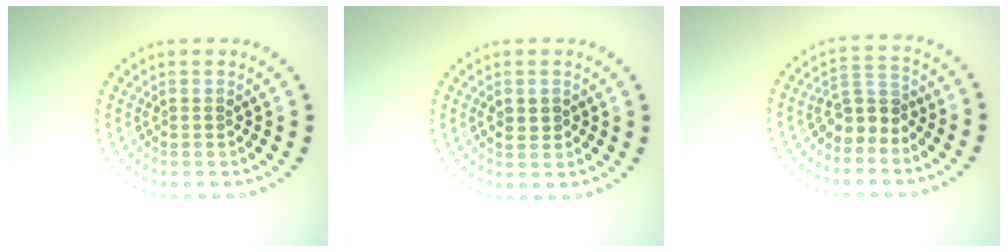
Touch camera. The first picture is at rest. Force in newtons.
{"total": 1.2, "press": 1.2, "slide": 0.1}
{"total": 2.6, "press": 2.3, "slide": 1.2}